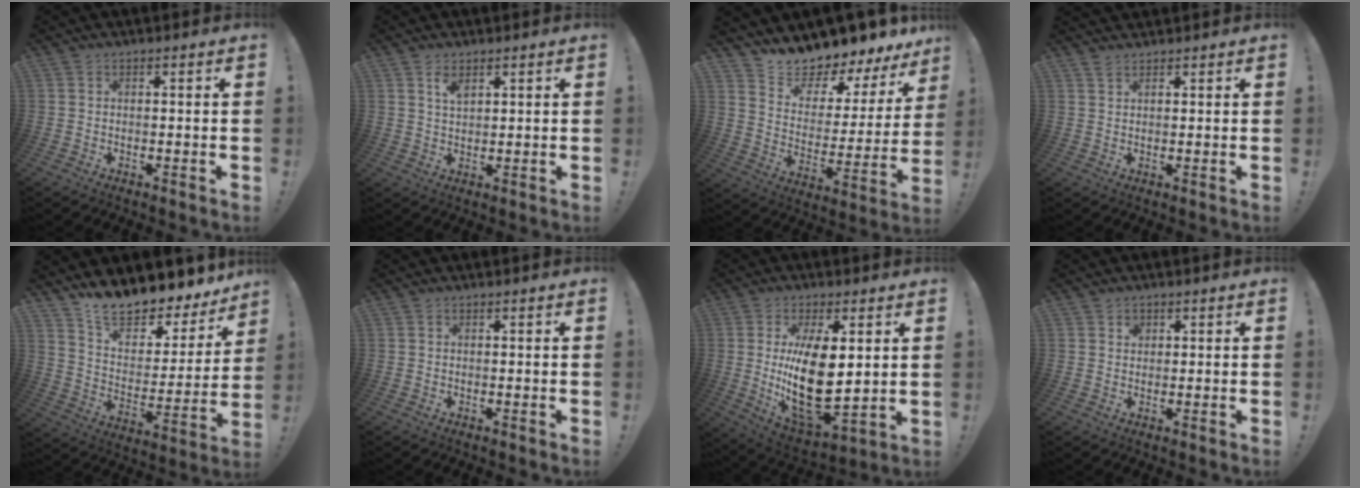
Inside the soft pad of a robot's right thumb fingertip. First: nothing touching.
{"total": 3.8, "force": [2.3, 1.7, 2.5], "torque": [-0.032, -0.014, 0.037]}
{"total": 9.0, "force": [8.8, 1.7, 1.1], "torque": [-0.023, -0.104, 0.146]}
{"total": 1.9, "force": [1.8, 0.5, 0.2], "torque": [0.011, -0.012, 0.032]}
{"total": 13.2, "force": [12.3, 3.3, 3.7], "torque": [-0.060, -0.118, 0.212]}
{"total": 0.0}
{"total": 19.5, "force": [2.2, 9.5, 16.8], "torque": [-0.305, -0.040, 0.046]}
{"total": 1.9, "force": [0.8, 1.6, 0.6], "torque": [0.001, -0.002, 0.012]}